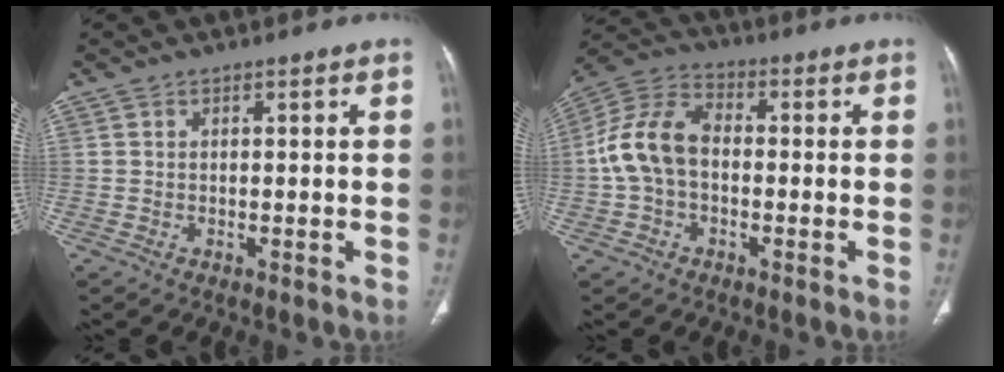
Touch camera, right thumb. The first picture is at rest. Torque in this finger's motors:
{"motor_torque": [-0.22, 0.52, 0.29, -0.28, 0.16]}